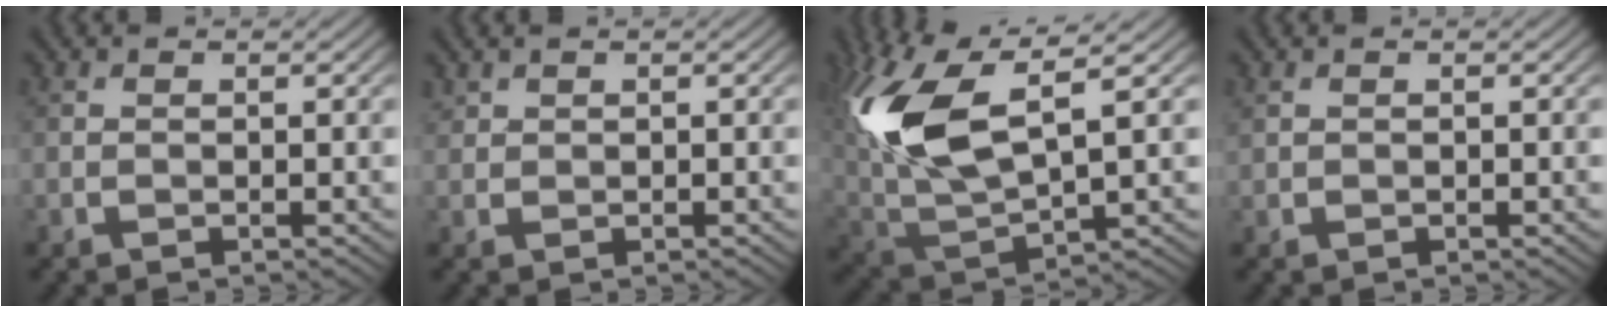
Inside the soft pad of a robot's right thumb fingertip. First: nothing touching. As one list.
[{"total": 1.2, "force": [1.0, 0.6, 0.2], "torque": [-0.009, 0.002, 0.027]}, {"total": 14.4, "force": [4.5, 6.2, 12.2], "torque": [-0.297, 0.006, 0.096]}, {"total": 0.6, "force": [0.5, 0.2, 0.2], "torque": [-0.009, 0.002, 0.013]}]